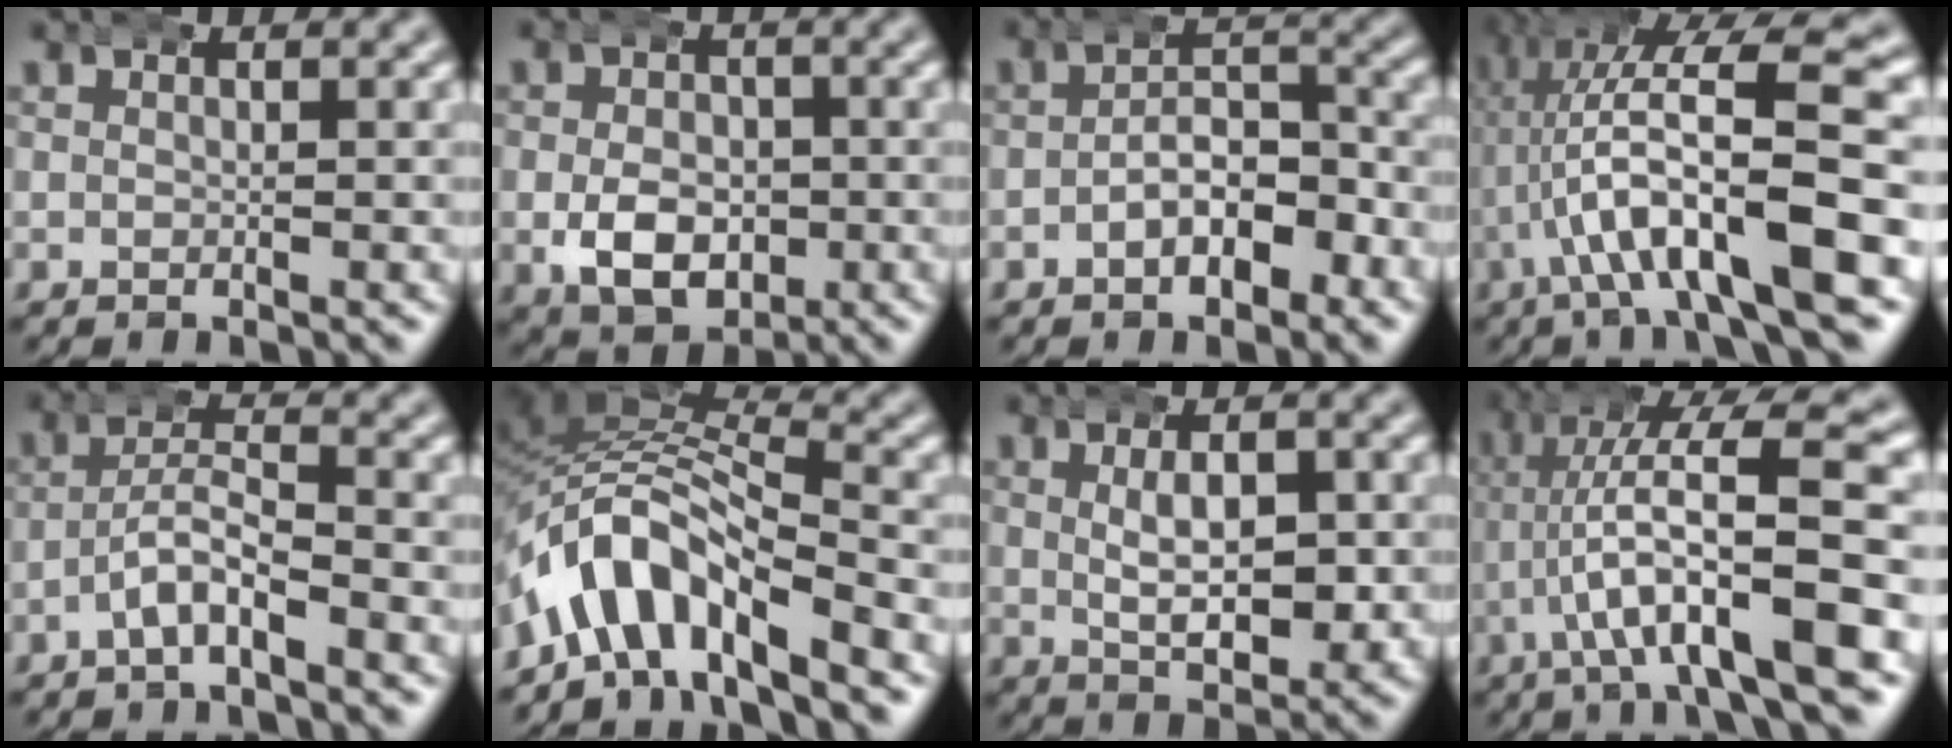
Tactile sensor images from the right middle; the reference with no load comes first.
{"total": 6.4, "force": [-1.5, 4.6, 4.1], "torque": [-0.062, -0.018, -0.020]}
{"total": 4.6, "force": [-3.0, 2.3, 2.5], "torque": [-0.018, -0.006, -0.048]}
{"total": 11.3, "force": [0.5, 4.0, 10.6], "torque": [-0.171, 0.008, 0.010]}
{"total": 3.2, "force": [-2.3, 0.9, 2.1], "torque": [-0.027, 0.008, -0.047]}
{"total": 8.8, "force": [-4.1, 5.8, 5.3], "torque": [-0.126, -0.026, -0.063]}
{"total": 6.3, "force": [0.6, 3.1, 5.4], "torque": [-0.074, 0.003, 0.010]}
{"total": 9.2, "force": [-0.4, 3.0, 8.7], "torque": [-0.142, 0.006, -0.008]}